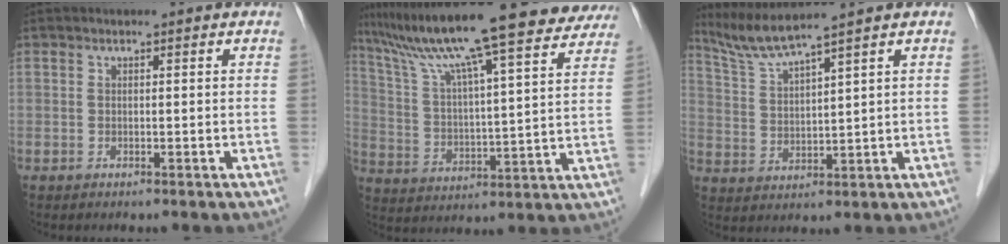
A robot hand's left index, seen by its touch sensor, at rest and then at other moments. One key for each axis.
{"total": 26.6, "fx": 22.7, "fy": 2.0, "fz": 13.7, "tx": -0.229, "ty": -0.007, "tz": 0.323}
{"total": 6.5, "fx": 5.8, "fy": -1.7, "fz": 2.6, "tx": -0.062, "ty": -0.001, "tz": 0.122}